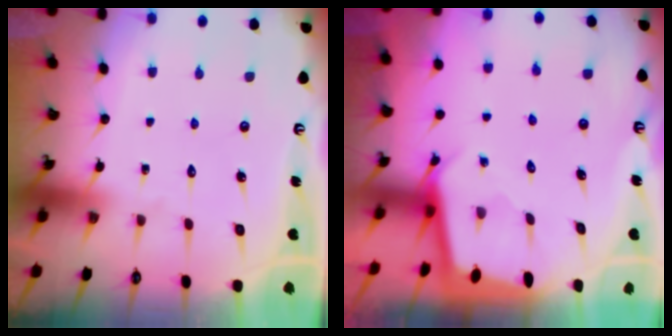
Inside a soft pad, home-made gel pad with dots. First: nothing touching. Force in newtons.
{"total": 2.4, "press": 2.4, "slide": 0.1}